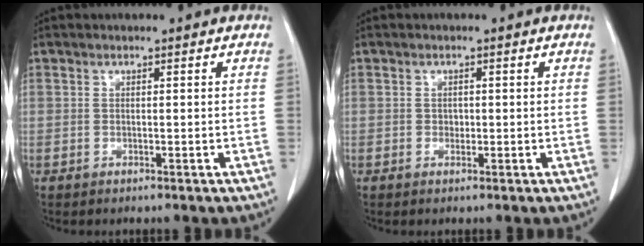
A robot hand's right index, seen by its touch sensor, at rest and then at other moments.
{"total": 0.9, "force": [-0.1, 0.7, 0.4], "torque": [-0.007, 0.003, 0.000]}